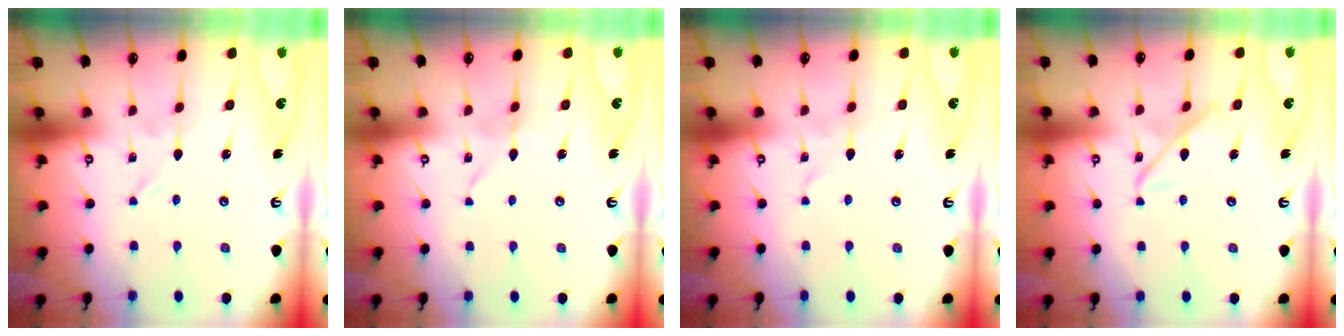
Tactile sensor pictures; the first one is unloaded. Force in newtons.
{"total": 1.9, "press": 1.9, "slide": 0.2}
{"total": 2.6, "press": 2.6, "slide": 0.3}
{"total": 10.4, "press": 10.4, "slide": 1.0}